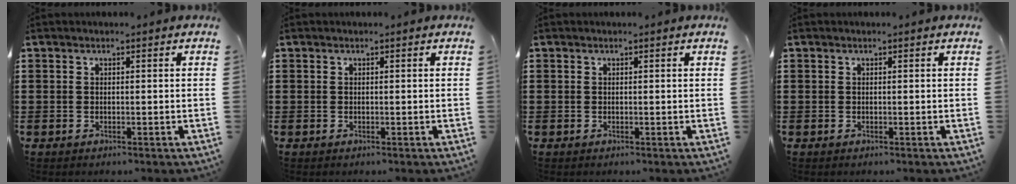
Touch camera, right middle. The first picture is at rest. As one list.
[{"total": 0.0}, {"total": 0.0}, {"total": 0.0}]